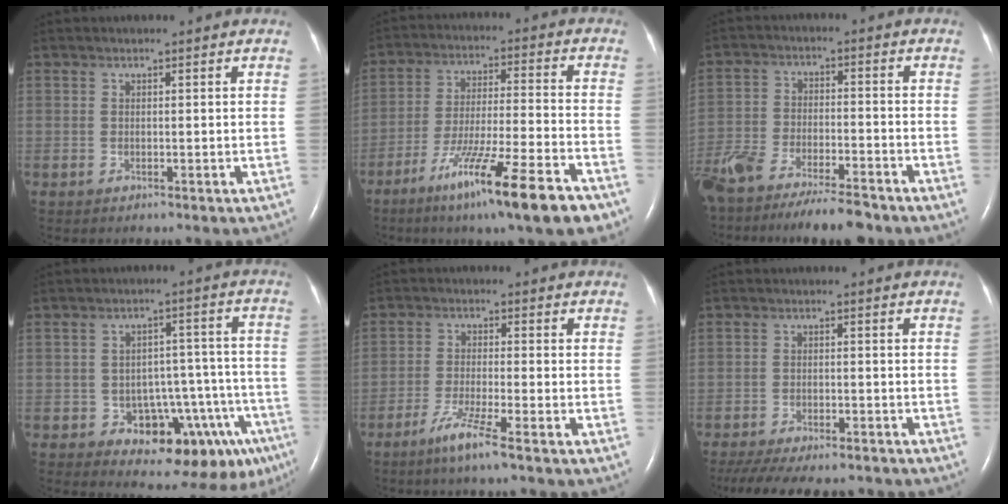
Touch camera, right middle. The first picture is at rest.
{"total": 17.0, "force": [-10.6, 0.5, 13.3], "torque": [-0.208, -0.041, -0.176]}
{"total": 18.2, "force": [-15.2, 3.6, 9.5], "torque": [-0.192, -0.027, -0.248]}
{"total": 12.6, "force": [-7.1, 6.0, 8.5], "torque": [-0.081, 0.047, -0.086]}
{"total": 5.2, "force": [-3.4, -0.6, 3.9], "torque": [-0.081, -0.013, -0.070]}
{"total": 15.0, "force": [-12.9, 3.9, 6.6], "torque": [-0.151, -0.016, -0.177]}